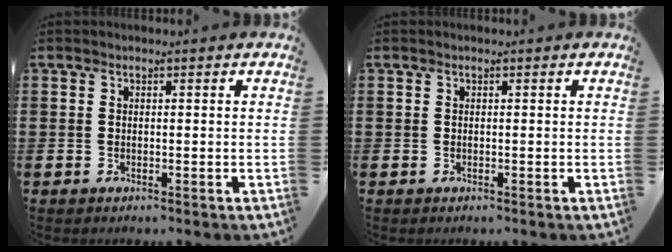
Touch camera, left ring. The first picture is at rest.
{"total": 0.0}